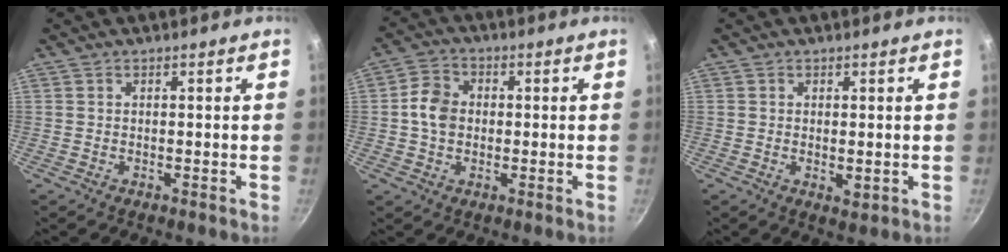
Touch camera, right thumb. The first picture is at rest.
{"total": 6.4, "force": [0.0, 5.1, 3.8], "torque": [-0.056, 0.013, -0.012]}
{"total": 2.1, "force": [0.1, 1.1, 1.8], "torque": [-0.029, -0.007, 0.003]}